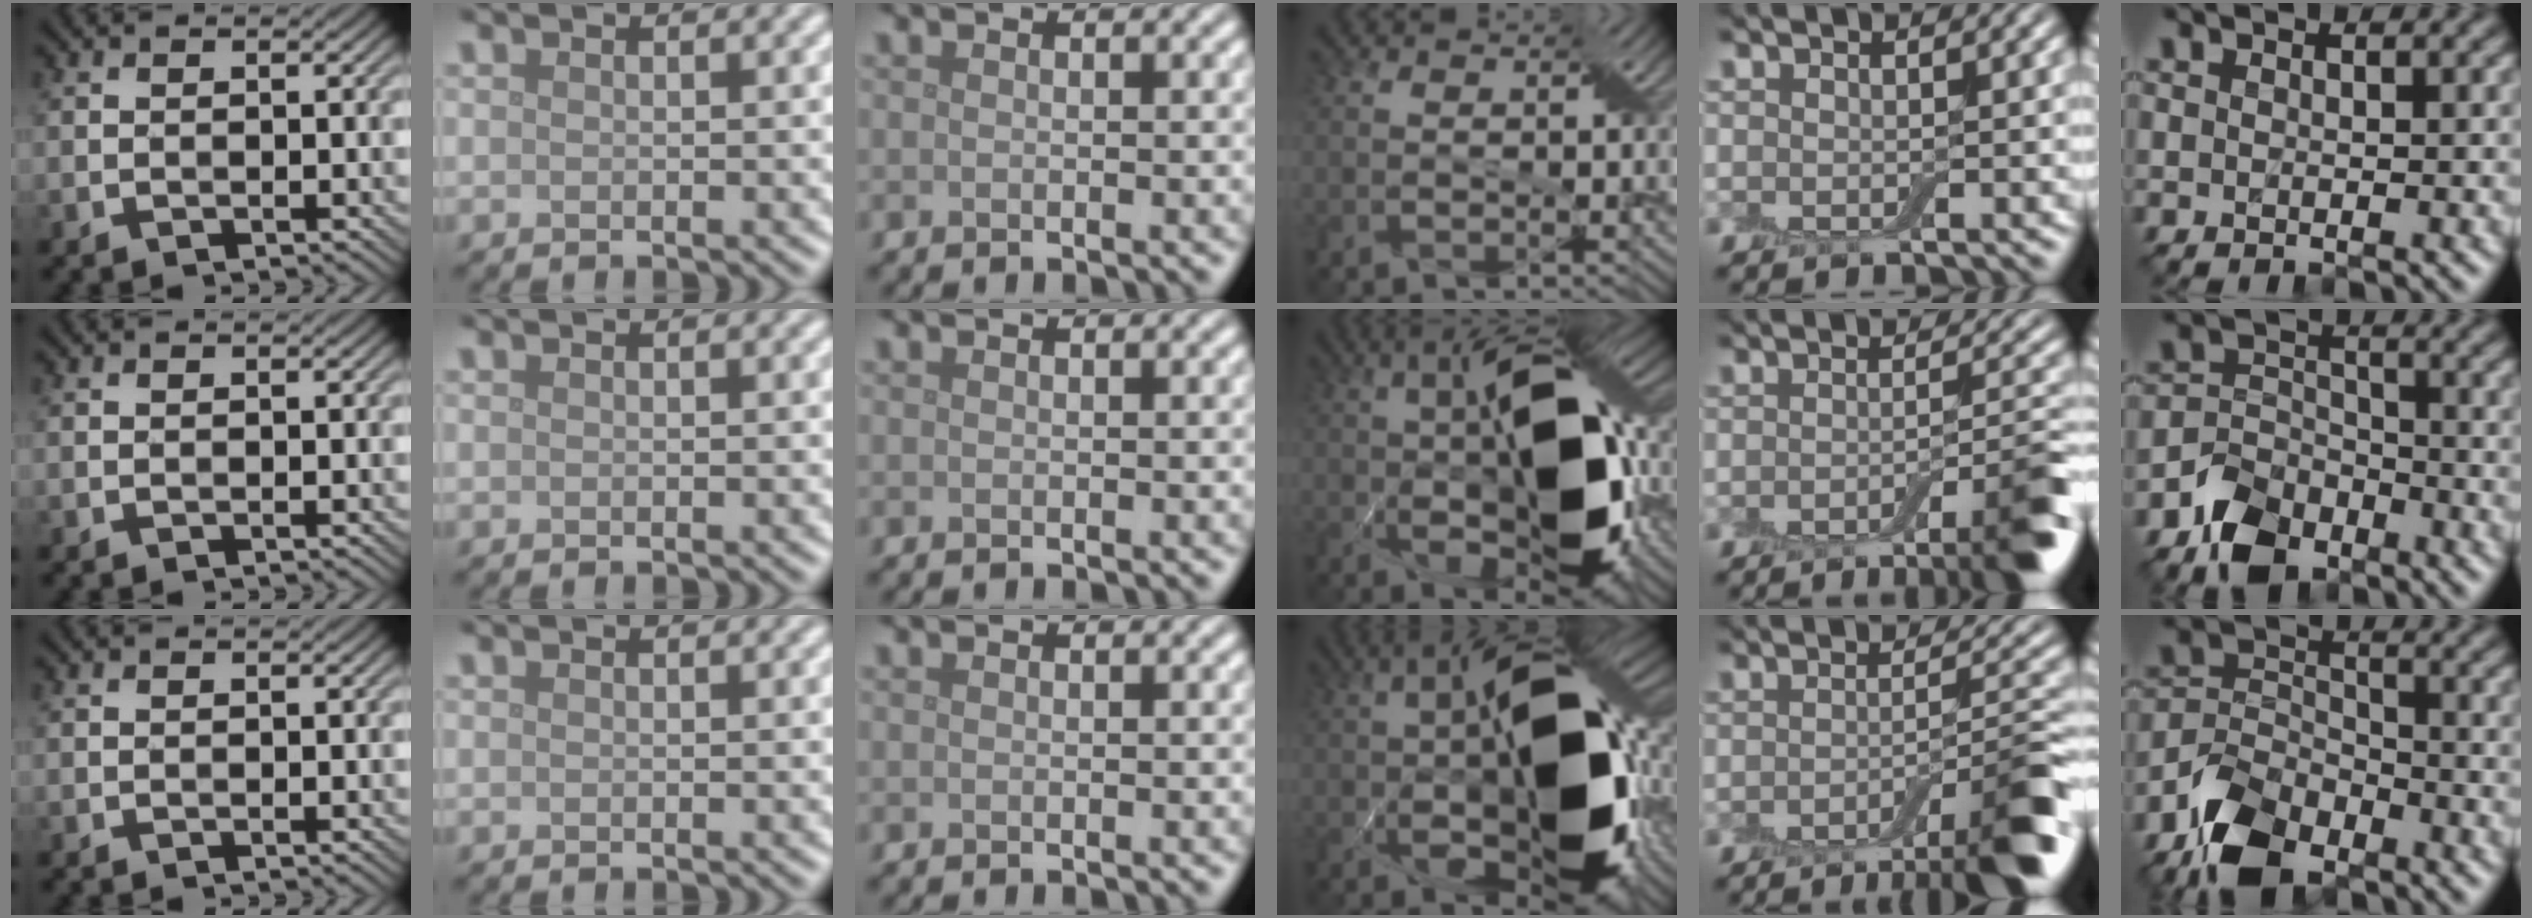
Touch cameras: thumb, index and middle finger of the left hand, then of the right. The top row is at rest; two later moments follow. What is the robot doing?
{"motion": "pour", "object": "cup"}